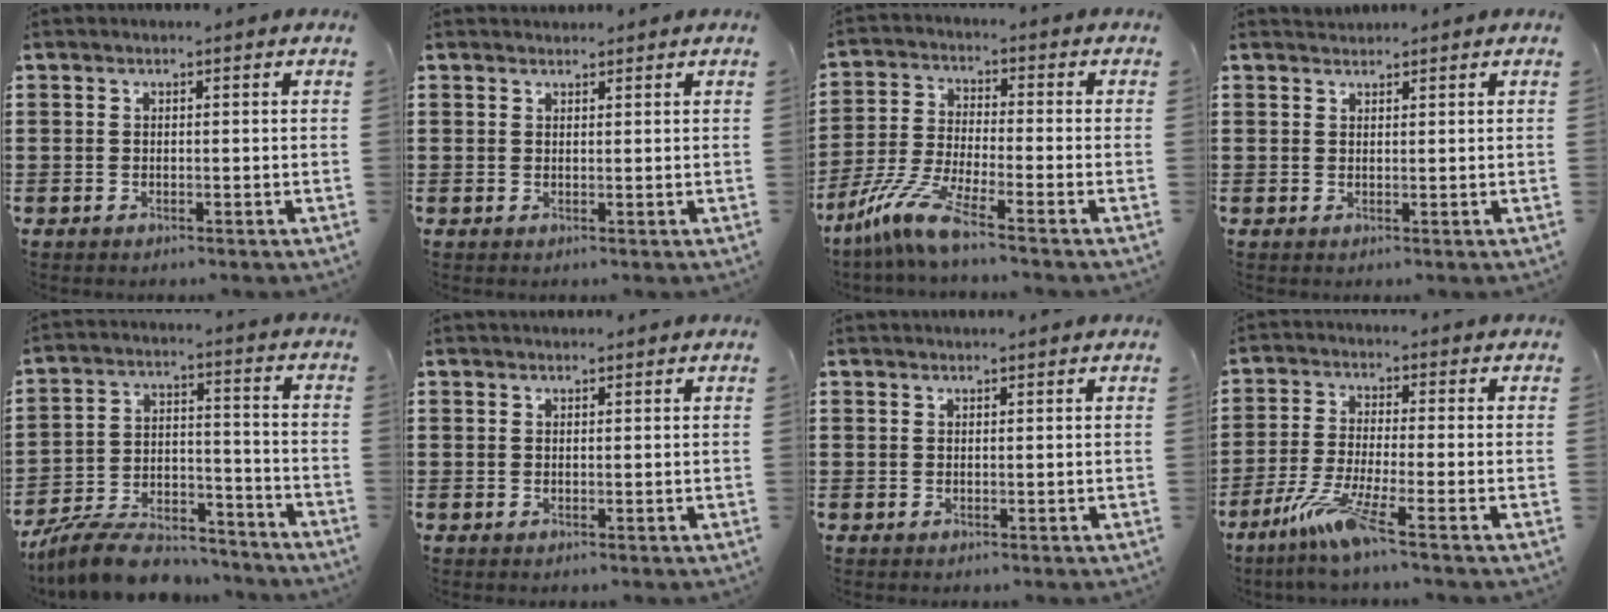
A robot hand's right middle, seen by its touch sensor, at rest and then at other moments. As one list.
[{"total": 1.1, "force": [1.0, 0.3, -0.1], "torque": [-0.001, 0.002, 0.020]}, {"total": 8.2, "force": [-6.0, 0.6, 5.5], "torque": [-0.136, -0.020, -0.125]}, {"total": 1.2, "force": [1.2, 0.4, -0.2], "torque": [0.000, 0.002, 0.023]}, {"total": 9.9, "force": [-9.2, 2.1, 3.1], "torque": [-0.056, 0.026, -0.176]}, {"total": 0.5, "force": [0.5, 0.3, 0.0], "torque": [0.007, -0.002, 0.007]}, {"total": 0.5, "force": [0.5, 0.0, 0.0], "torque": [-0.002, 0.001, 0.011]}, {"total": 6.5, "force": [-4.2, -0.2, 4.9], "torque": [-0.112, -0.021, -0.085]}]